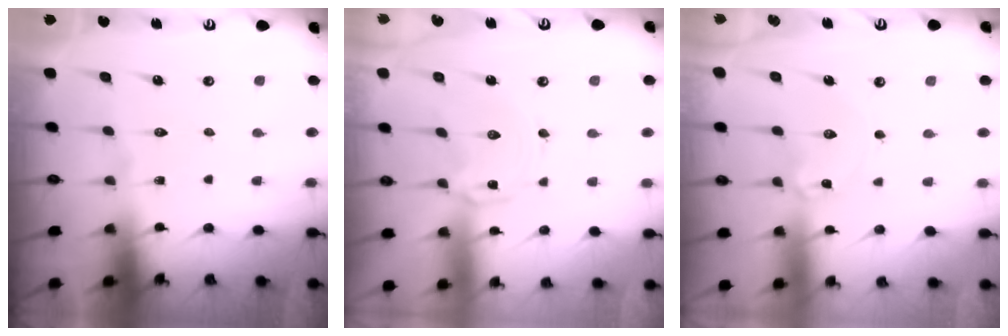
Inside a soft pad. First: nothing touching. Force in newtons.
{"total": 0.6, "press": 0.5, "slide": 0.4}
{"total": 1.2, "press": 1.2, "slide": 0.1}